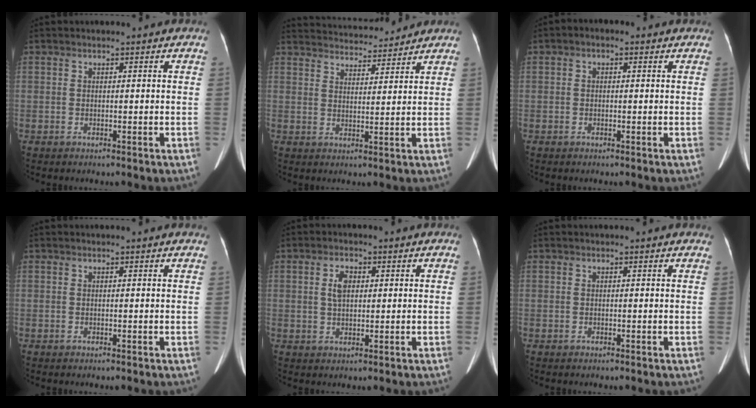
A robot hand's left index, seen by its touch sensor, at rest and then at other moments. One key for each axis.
{"total": 10.7, "fx": 10.3, "fy": 1.2, "fz": 2.3, "tx": -0.040, "ty": 0.019, "tz": 0.153}
{"total": 1.4, "fx": 0.4, "fy": 0.8, "fz": 1.1, "tx": -0.018, "ty": 0.008, "tz": -0.002}
{"total": 1.2, "fx": 1.2, "fy": 0.1, "fz": 0.4, "tx": -0.011, "ty": 0.003, "tz": 0.005}
{"total": 3.3, "fx": 0.8, "fy": 1.6, "fz": 2.7, "tx": -0.053, "ty": 0.010, "tz": 0.016}
{"total": 1.4, "fx": 1.3, "fy": 0.3, "fz": 0.5, "tx": -0.010, "ty": 0.002, "tz": 0.003}